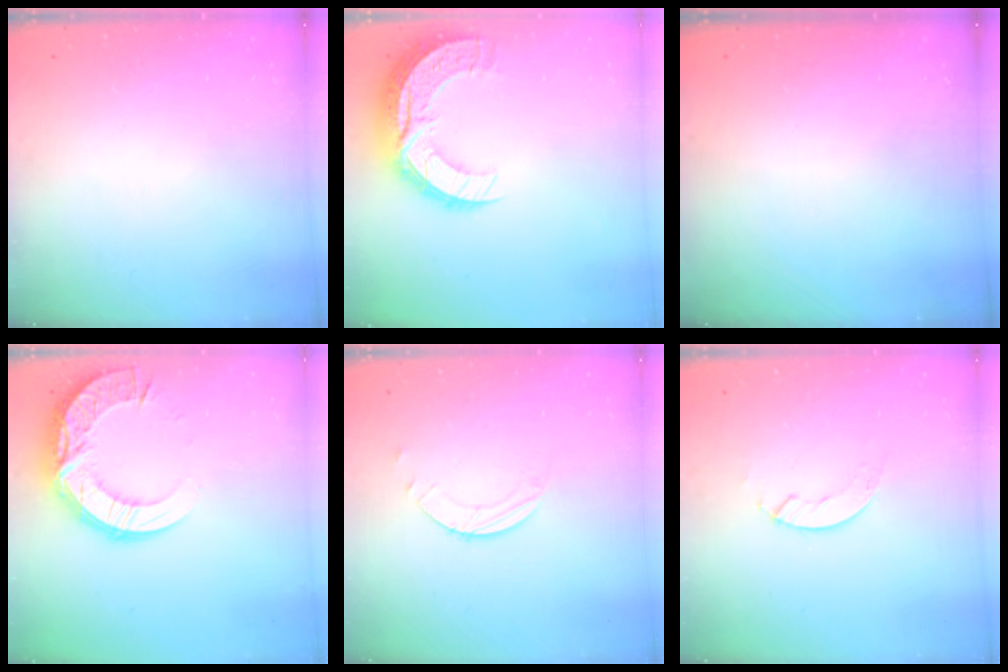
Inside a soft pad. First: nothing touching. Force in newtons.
{"total": 15.3, "press": 15.3, "slide": 1.1}
{"total": 0.0}
{"total": 17.4, "press": 17.4, "slide": 1.3}
{"total": 2.0, "press": 2.0, "slide": 0.2}
{"total": 2.7, "press": 2.7, "slide": 0.2}